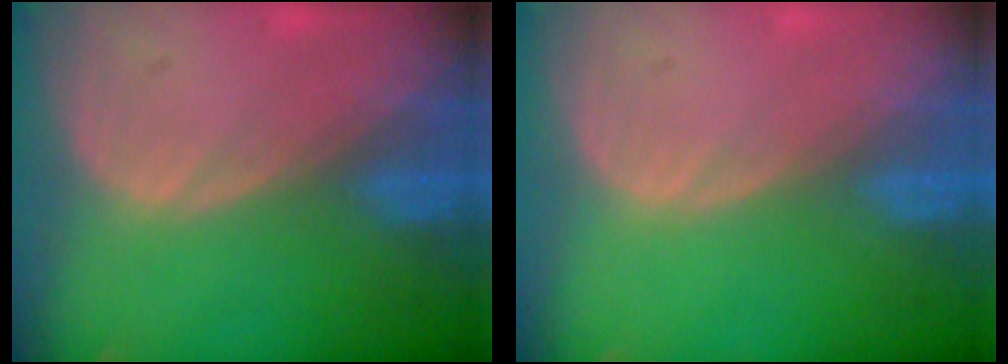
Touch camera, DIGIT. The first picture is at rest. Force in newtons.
{"total": 0.0}